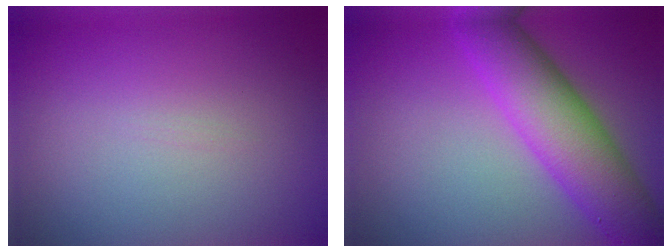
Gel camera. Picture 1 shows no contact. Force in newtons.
{"total": 8.3, "press": 8.3, "slide": 0.1}